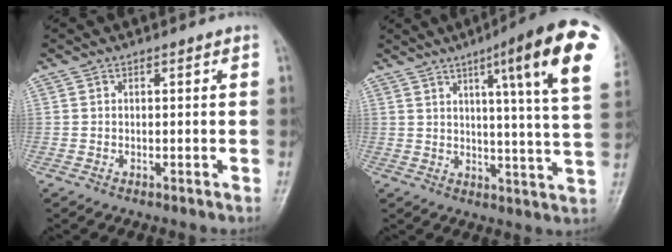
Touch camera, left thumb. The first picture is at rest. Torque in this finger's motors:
{"motor_torque": [0.58, 0.51, 1.64, -1.14, 0.12]}